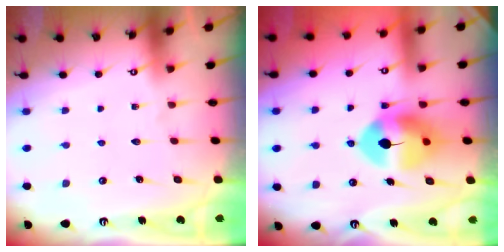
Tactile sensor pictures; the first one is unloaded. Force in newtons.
{"total": 11.2, "press": 11.0, "slide": 1.5}